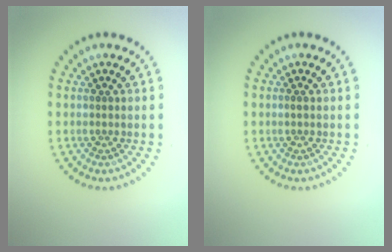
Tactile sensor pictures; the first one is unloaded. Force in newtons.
{"total": 0.7, "press": 0.7, "slide": 0.1}